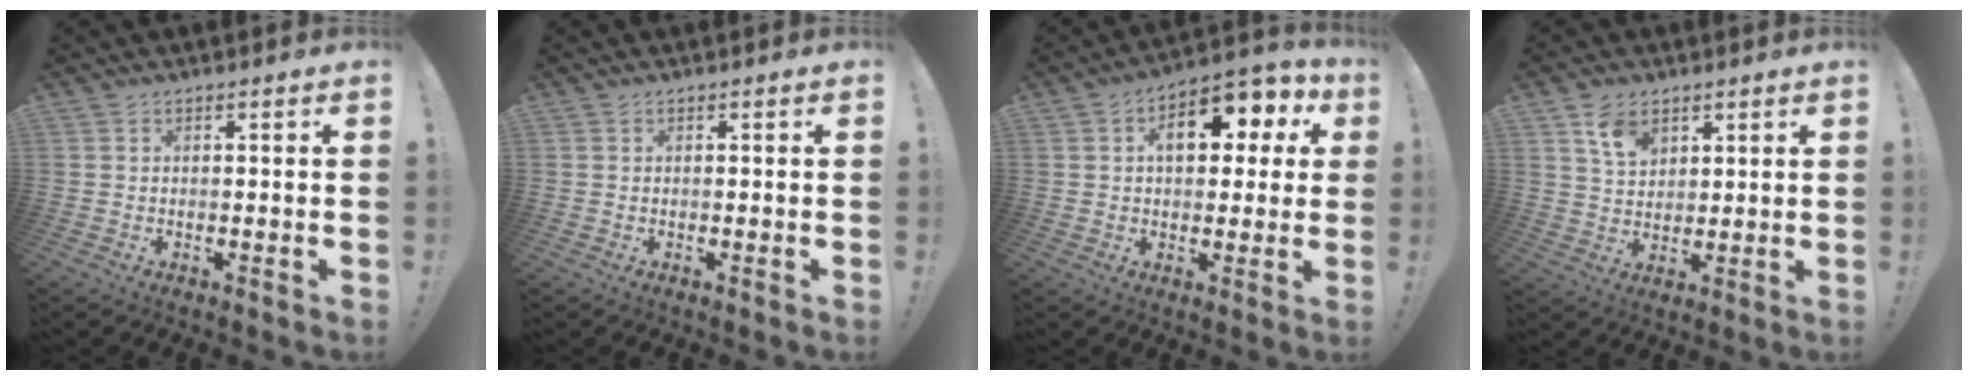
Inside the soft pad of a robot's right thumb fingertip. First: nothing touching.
{"total": 0.0}
{"total": 12.5, "force": [3.4, 7.5, 9.4], "torque": [-0.122, -0.004, 0.056]}
{"total": 7.4, "force": [4.5, 4.7, 3.6], "torque": [-0.050, -0.021, 0.082]}